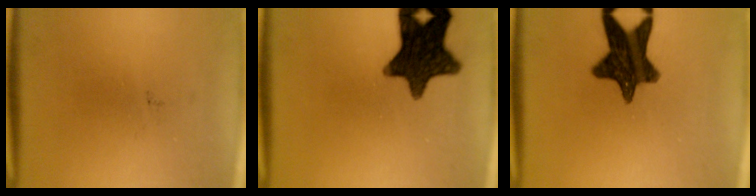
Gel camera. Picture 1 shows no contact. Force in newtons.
{"total": 14.1}
{"total": 12.9}